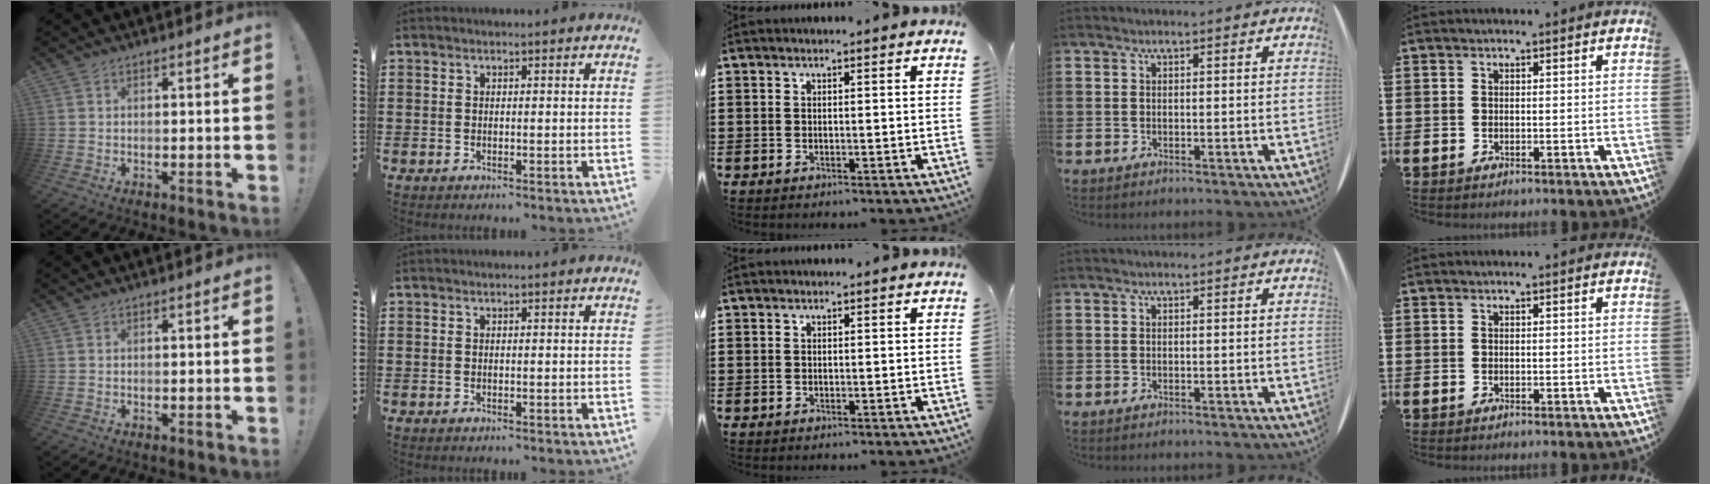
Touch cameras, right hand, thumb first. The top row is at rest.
{}